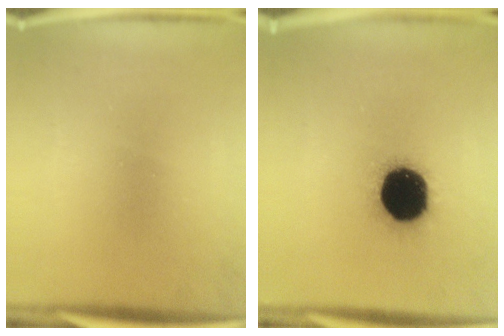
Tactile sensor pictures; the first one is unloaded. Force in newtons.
{"total": 19.3}